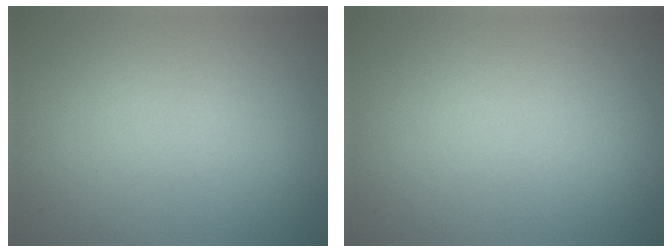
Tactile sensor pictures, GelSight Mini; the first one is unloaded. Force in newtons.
{"total": 0.0}